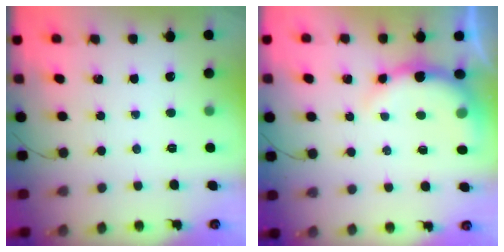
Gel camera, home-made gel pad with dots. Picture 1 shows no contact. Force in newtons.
{"total": 7.9, "press": 7.8, "slide": 1.4}